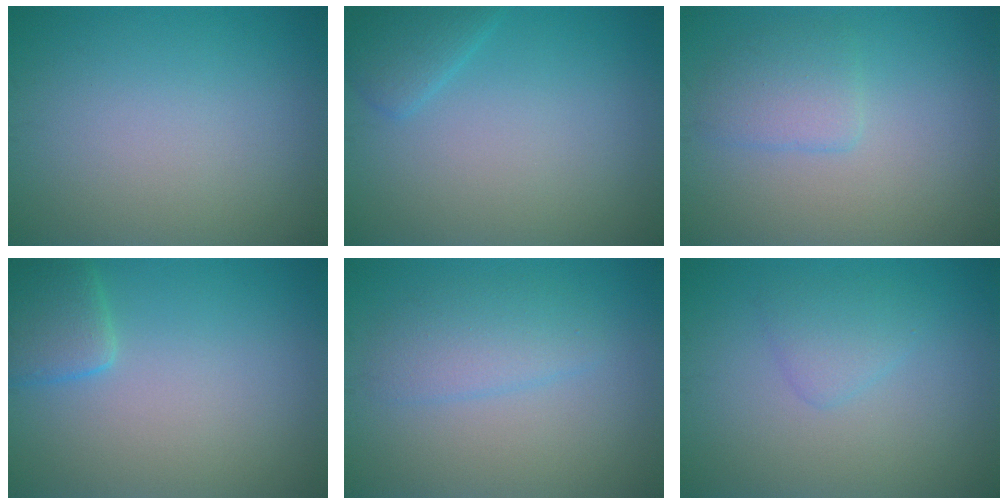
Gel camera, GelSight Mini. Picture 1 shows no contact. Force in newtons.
{"total": 1.9, "press": 1.9, "slide": 0.1}
{"total": 2.4, "press": 2.4, "slide": 0.2}
{"total": 2.8, "press": 2.8, "slide": 0.2}
{"total": 2.6, "press": 2.6, "slide": 0.1}
{"total": 1.8, "press": 1.8, "slide": 0.1}